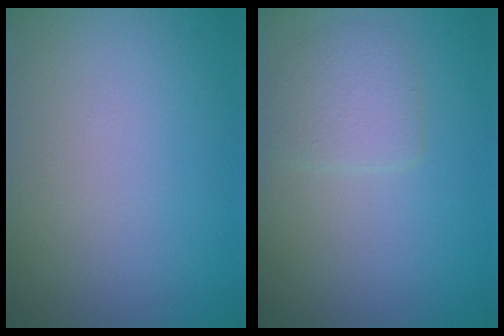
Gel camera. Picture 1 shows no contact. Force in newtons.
{"total": 2.2, "press": 2.2, "slide": 0.1}